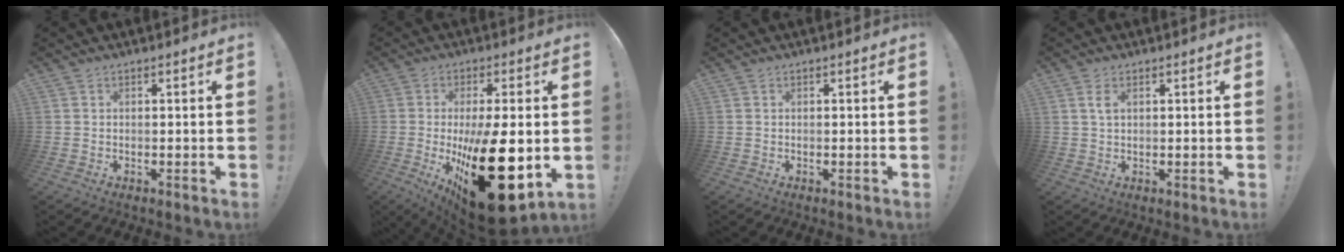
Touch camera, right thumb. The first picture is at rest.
{"total": 27.5, "force": [-4.5, 10.7, 24.9], "torque": [-0.386, -0.009, -0.050]}
{"total": 0.0}
{"total": 2.7, "force": [1.1, 1.3, 2.1], "torque": [-0.030, -0.004, 0.017]}